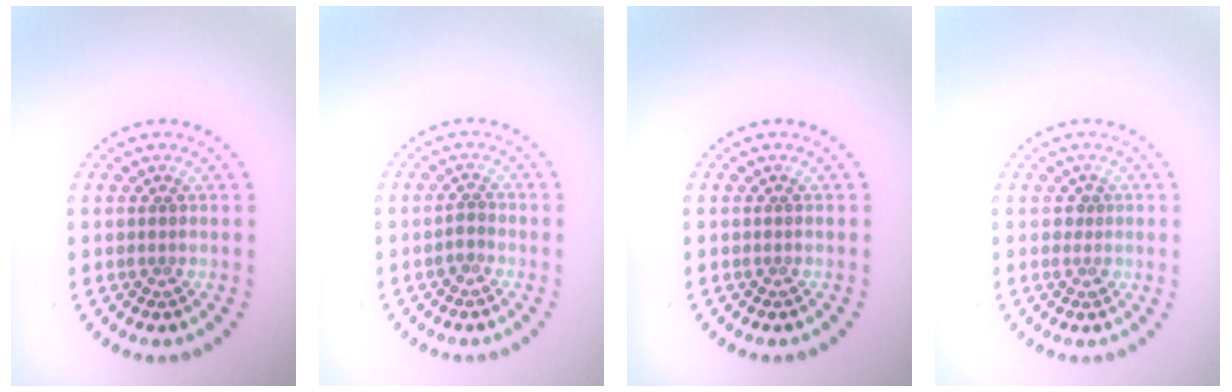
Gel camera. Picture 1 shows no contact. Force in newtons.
{"total": 0.7, "press": 0.5, "slide": 0.5}
{"total": 0.0}
{"total": 1.0, "press": 0.8, "slide": 0.6}